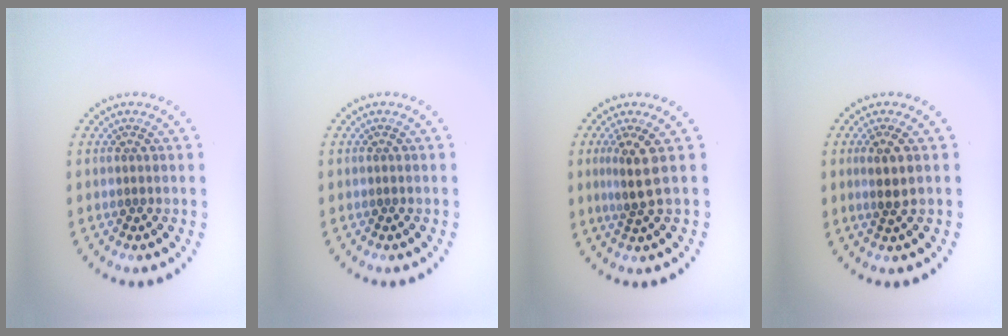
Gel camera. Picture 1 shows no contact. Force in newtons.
{"total": 0.0}
{"total": 2.6, "press": 1.9, "slide": 1.8}
{"total": 1.8, "press": 1.5, "slide": 1.1}